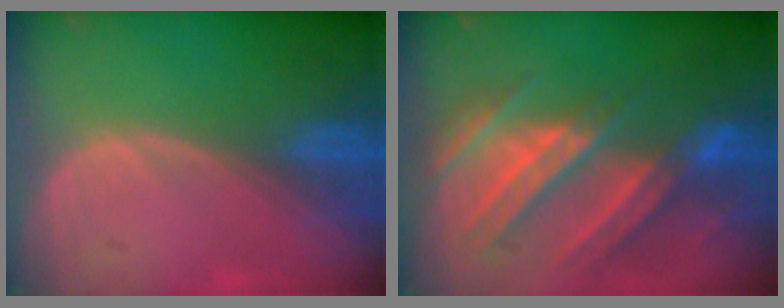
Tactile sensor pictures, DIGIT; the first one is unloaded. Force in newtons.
{"total": 10.1, "press": 9.5, "slide": 3.4}